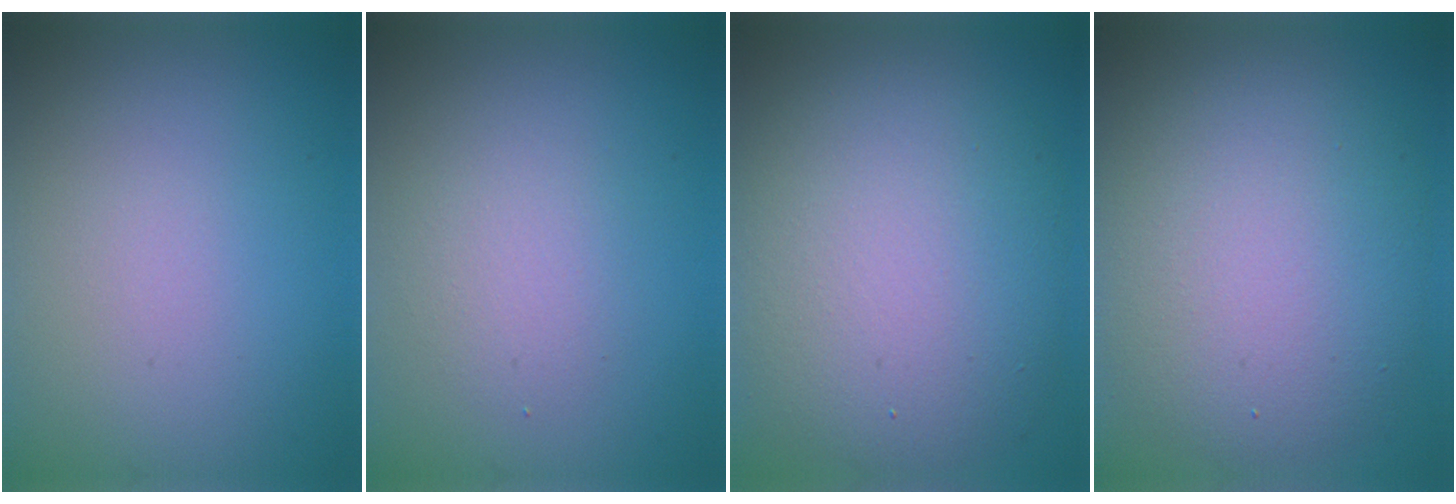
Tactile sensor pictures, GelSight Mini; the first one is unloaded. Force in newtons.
{"total": 2.0, "press": 2.0, "slide": 0.1}
{"total": 10.2, "press": 10.2, "slide": 1.0}
{"total": 9.3, "press": 9.3, "slide": 0.5}